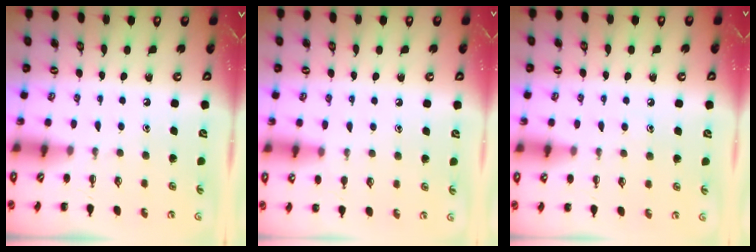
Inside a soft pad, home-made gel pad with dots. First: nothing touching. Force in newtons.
{"total": 6.8, "press": 6.5, "slide": 2.0}
{"total": 4.8, "press": 4.6, "slide": 1.4}